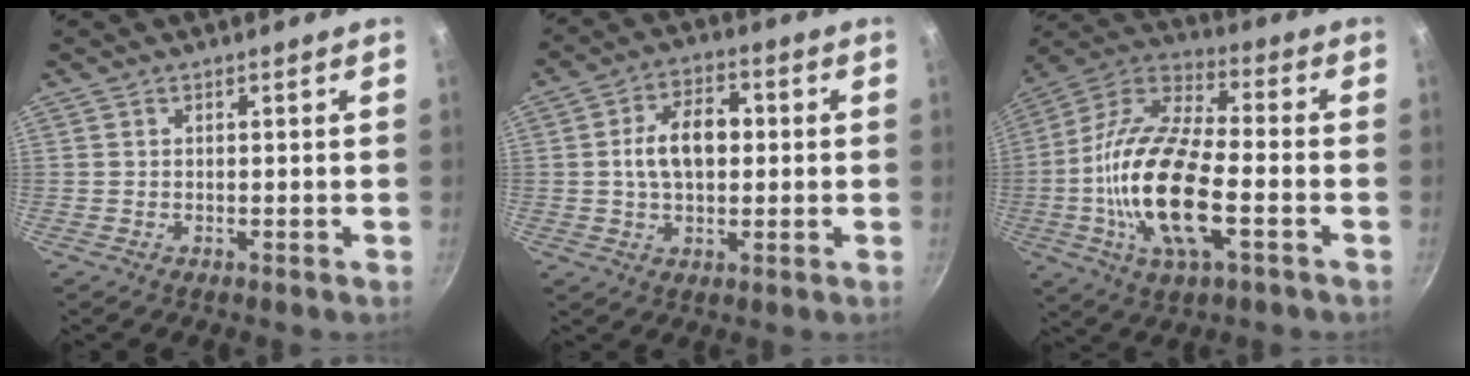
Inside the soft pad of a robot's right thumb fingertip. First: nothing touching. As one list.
[{"total": 10.2, "force": [0.7, 6.3, 8.0], "torque": [-0.125, 0.017, 0.009]}, {"total": 21.7, "force": [-4.6, 8.9, 19.2], "torque": [-0.389, 0.023, -0.080]}]